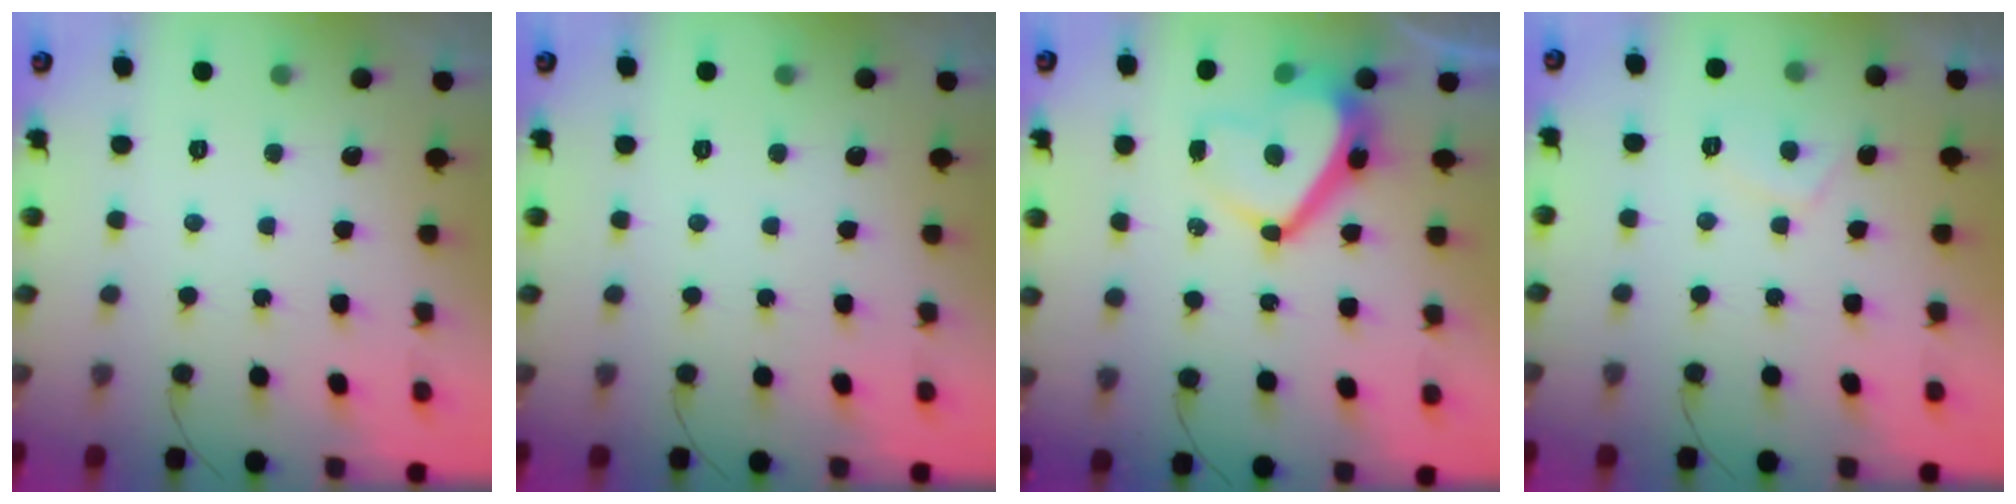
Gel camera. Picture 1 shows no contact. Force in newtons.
{"total": 0.0}
{"total": 12.1, "press": 12.0, "slide": 1.0}
{"total": 2.8, "press": 2.8, "slide": 0.7}